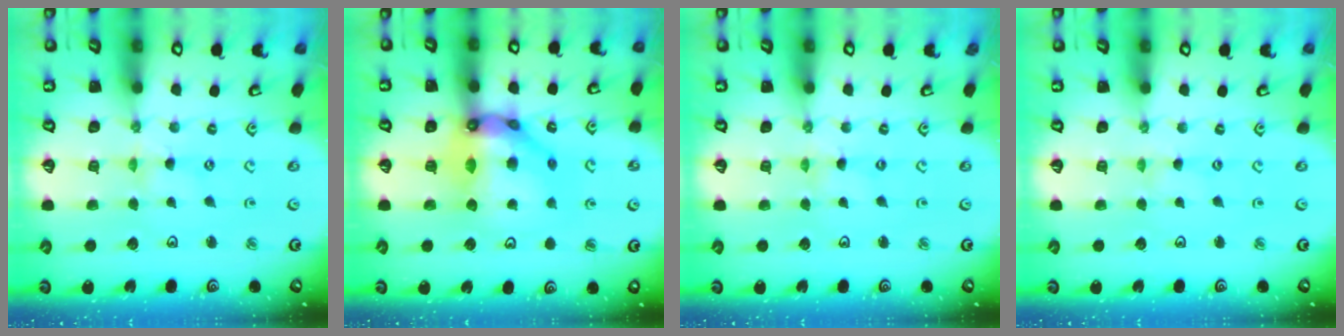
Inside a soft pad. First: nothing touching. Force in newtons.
{"total": 15.0, "press": 14.8, "slide": 1.9}
{"total": 0.0}
{"total": 0.0}